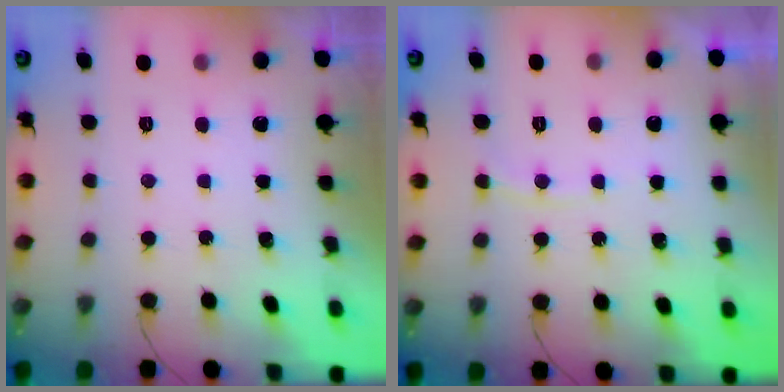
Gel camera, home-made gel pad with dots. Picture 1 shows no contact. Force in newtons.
{"total": 5.8, "press": 5.7, "slide": 0.6}